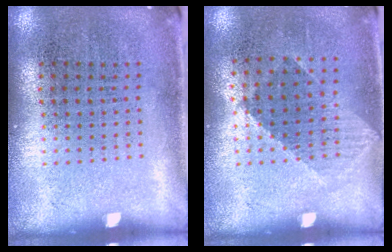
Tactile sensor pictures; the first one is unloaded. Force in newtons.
{"total": 1.0, "press": 0.8, "slide": 0.5}